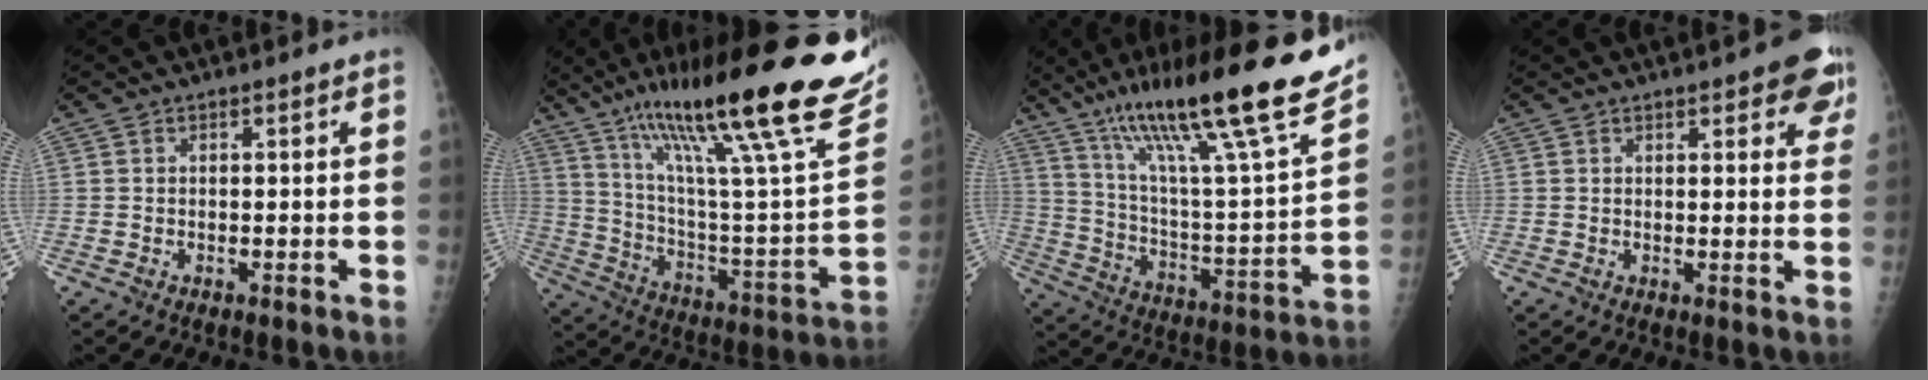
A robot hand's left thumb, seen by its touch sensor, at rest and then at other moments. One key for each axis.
{"total": 34.9, "fx": 22.9, "fy": 5.2, "fz": 25.9, "tx": -0.359, "ty": -0.061, "tz": 0.357}
{"total": 28.8, "fx": 19.5, "fy": 3.5, "fz": 20.9, "tx": -0.322, "ty": -0.057, "tz": 0.321}
{"total": 7.0, "fx": 4.3, "fy": 2.8, "fz": 4.8, "tx": -0.023, "ty": -0.013, "tz": 0.044}